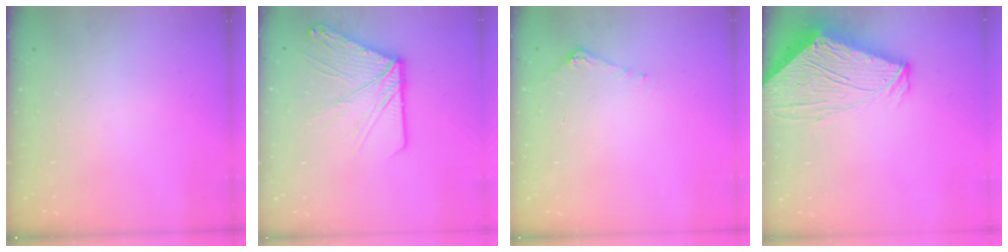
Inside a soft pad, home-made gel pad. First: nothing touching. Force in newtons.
{"total": 14.4, "press": 14.3, "slide": 2.1}
{"total": 5.1, "press": 5.0, "slide": 0.7}
{"total": 13.1, "press": 13.0, "slide": 1.8}